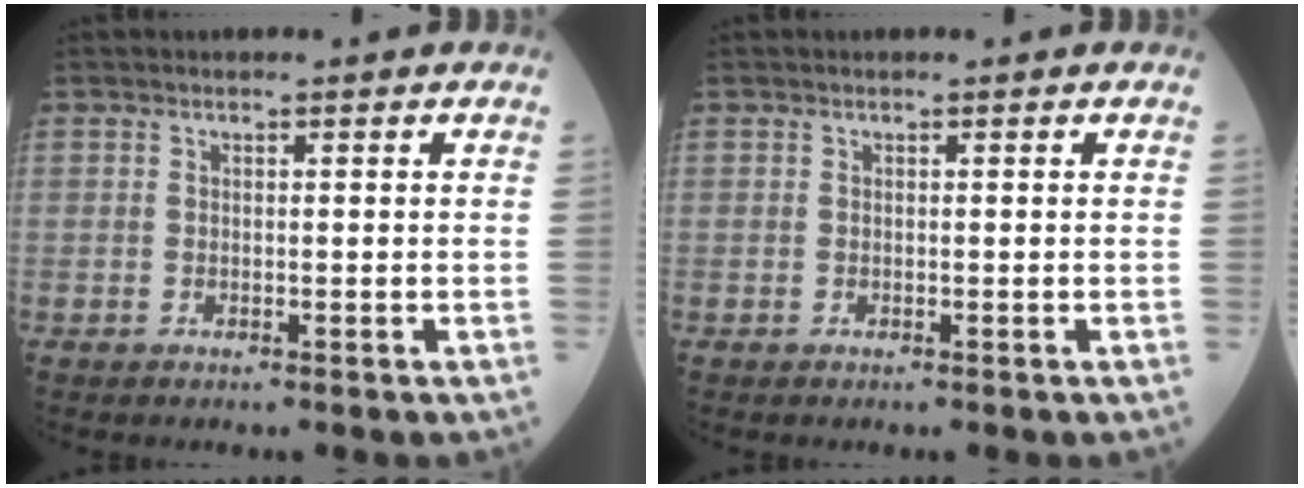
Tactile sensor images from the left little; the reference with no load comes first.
{"total": 0.0}